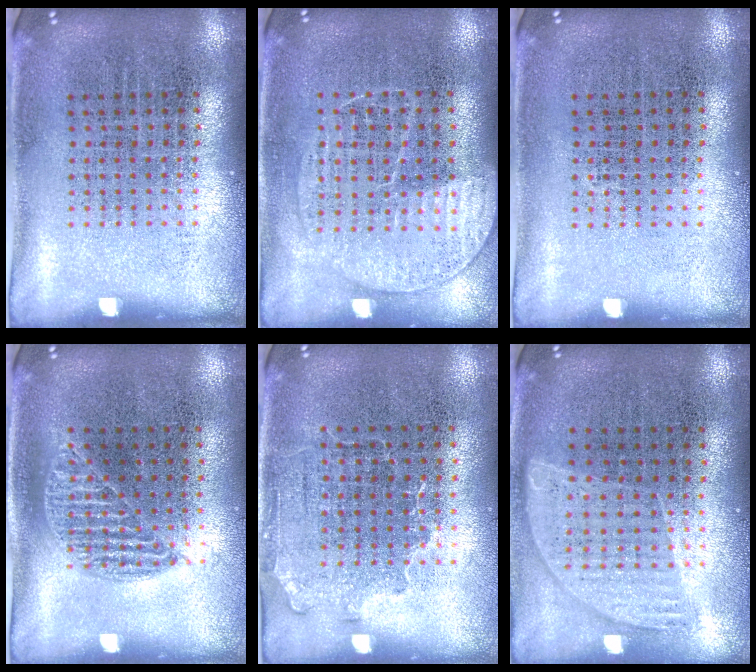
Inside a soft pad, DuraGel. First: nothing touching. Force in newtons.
{"total": 1.4, "press": 1.4, "slide": 0.4}
{"total": 0.0}
{"total": 0.9, "press": 0.8, "slide": 0.4}
{"total": 1.4, "press": 1.1, "slide": 0.8}
{"total": 0.9, "press": 0.8, "slide": 0.3}